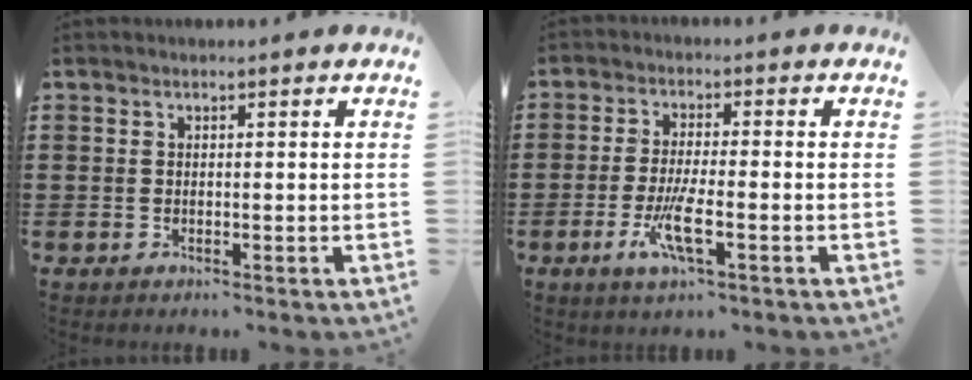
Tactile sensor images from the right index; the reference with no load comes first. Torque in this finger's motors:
{"motor_torque": [1.94, 0.19, 0.52, 0.16]}